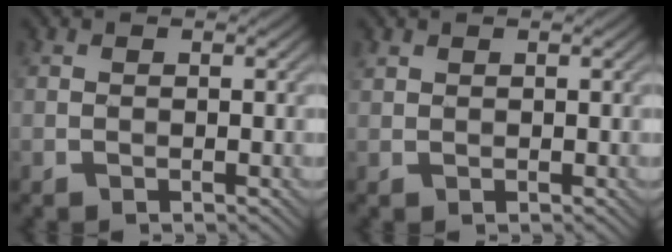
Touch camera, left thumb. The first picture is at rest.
{"total": 0.7, "force": [0.6, 0.3, 0.2], "torque": [-0.009, 0.000, 0.015]}